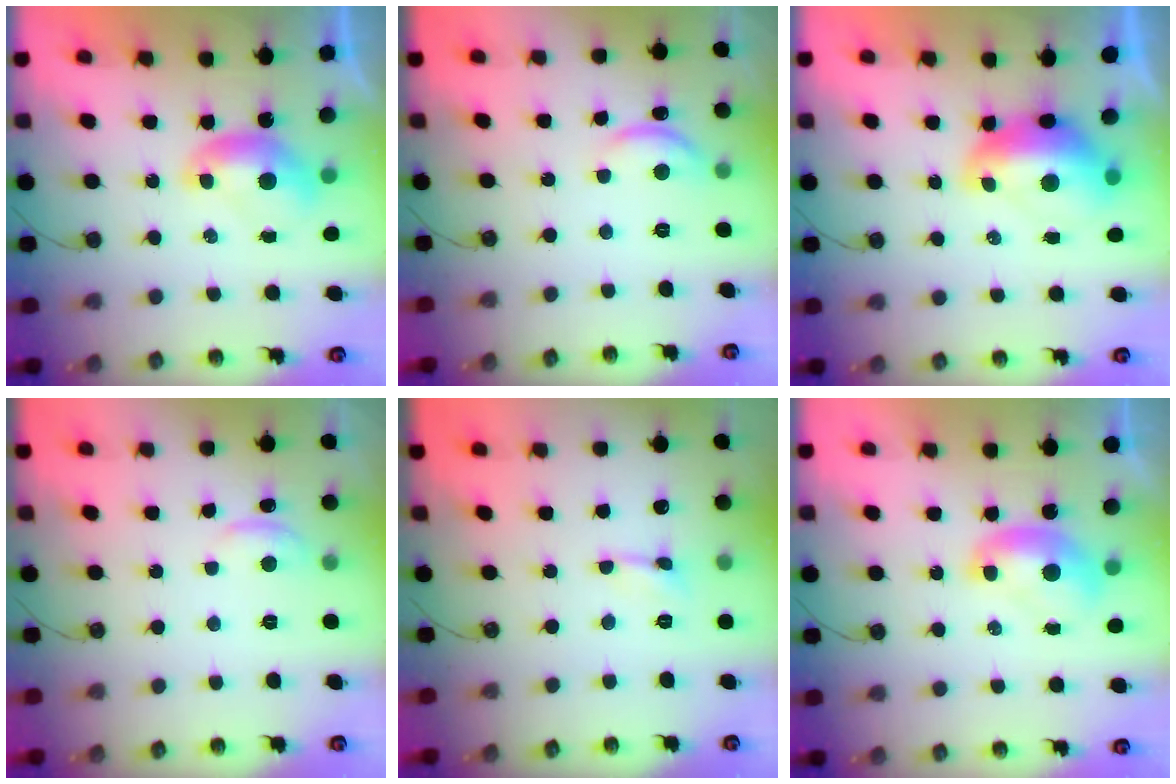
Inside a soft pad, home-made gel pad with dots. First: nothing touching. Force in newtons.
{"total": 2.8, "press": 2.8, "slide": 0.3}
{"total": 3.0, "press": 2.9, "slide": 0.7}
{"total": 1.4, "press": 1.0, "slide": 1.0}
{"total": 0.8, "press": 0.7, "slide": 0.3}
{"total": 1.7, "press": 1.6, "slide": 0.1}